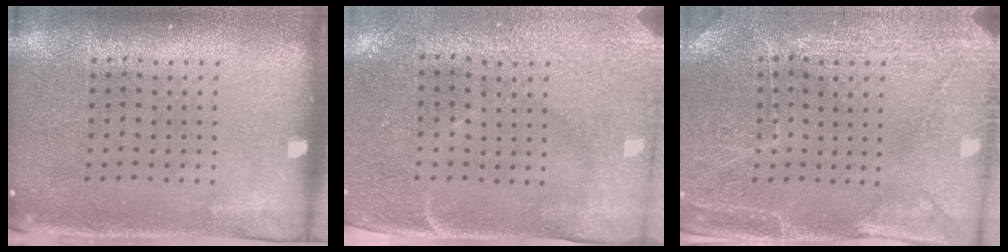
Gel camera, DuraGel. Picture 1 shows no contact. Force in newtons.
{"total": 2.9, "press": 2.4, "slide": 1.6}
{"total": 2.9, "press": 2.8, "slide": 0.3}